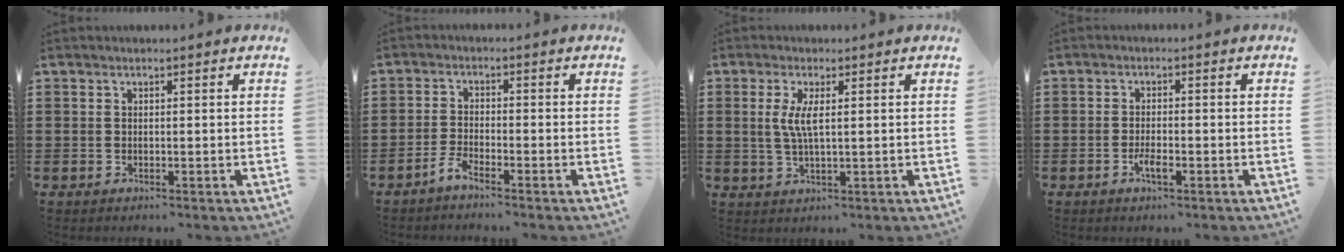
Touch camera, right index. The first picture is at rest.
{"total": 2.2, "force": [-2.0, 0.0, 0.8], "torque": [-0.031, -0.002, -0.044]}
{"total": 3.8, "force": [0.7, 0.6, 3.7], "torque": [-0.081, -0.003, 0.009]}
{"total": 2.4, "force": [-1.2, 0.7, 2.0], "torque": [-0.042, 0.000, -0.023]}